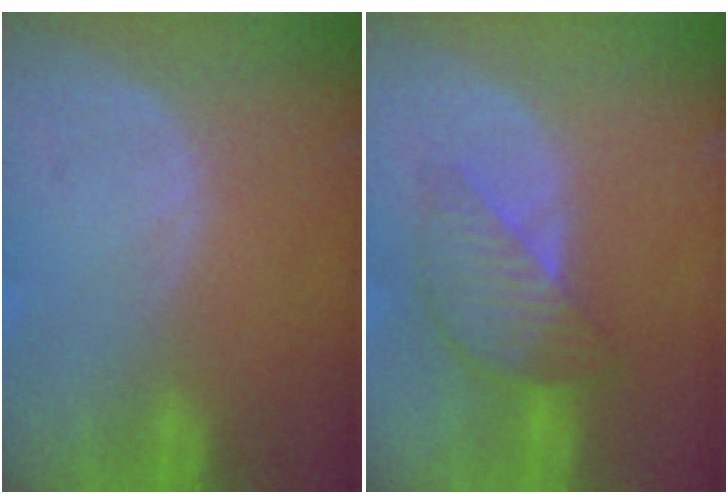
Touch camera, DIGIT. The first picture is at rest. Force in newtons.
{"total": 6.4, "press": 6.4, "slide": 0.3}